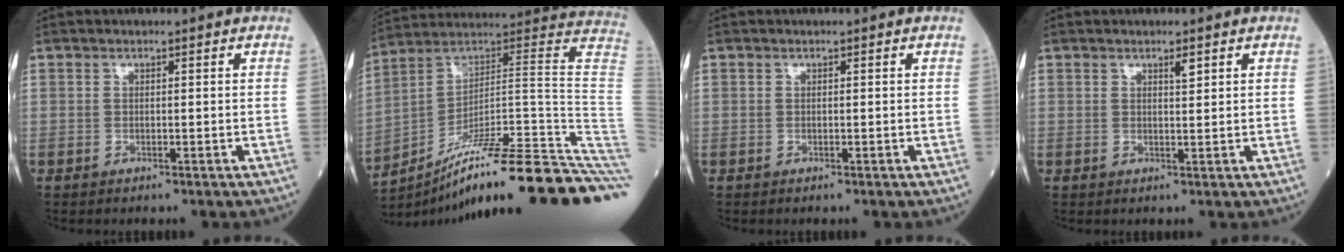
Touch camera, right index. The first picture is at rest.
{"total": 30.3, "force": [-19.0, 0.1, 23.6], "torque": [-0.179, 0.031, -0.285]}
{"total": 0.0}
{"total": 1.4, "force": [0.9, 0.2, 1.0], "torque": [-0.019, -0.002, 0.015]}